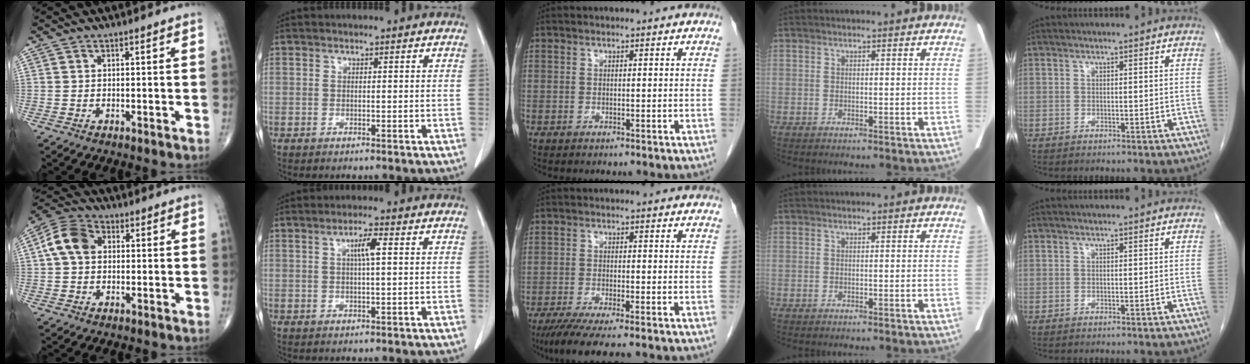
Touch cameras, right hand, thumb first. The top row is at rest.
{"thumb": {"total": 8.2, "force": [1.2, 6.0, 5.4], "torque": [-0.099, 0.022, 0.014]}, "index": {"total": 3.3, "force": [0.9, 0.4, 3.1], "torque": [-0.056, 0.004, 0.014]}, "middle": {"total": 6.8, "force": [-5.3, 0.0, 4.2], "torque": [-0.067, -0.019, -0.087]}}